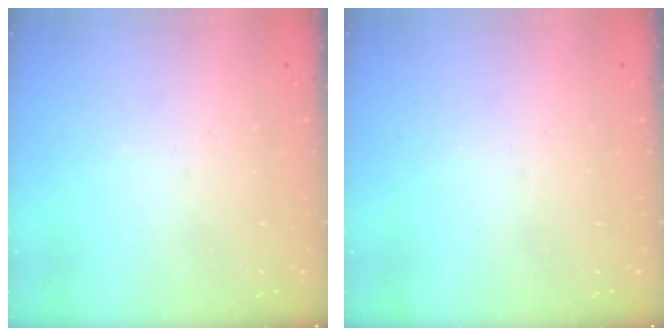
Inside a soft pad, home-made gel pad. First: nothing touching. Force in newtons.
{"total": 0.0}